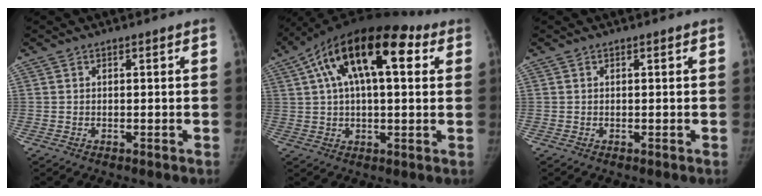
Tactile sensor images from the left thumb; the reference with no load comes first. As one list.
[{"total": 20.2, "force": [7.1, 9.2, 16.6], "torque": [-0.272, 0.032, 0.108]}, {"total": 0.0}]